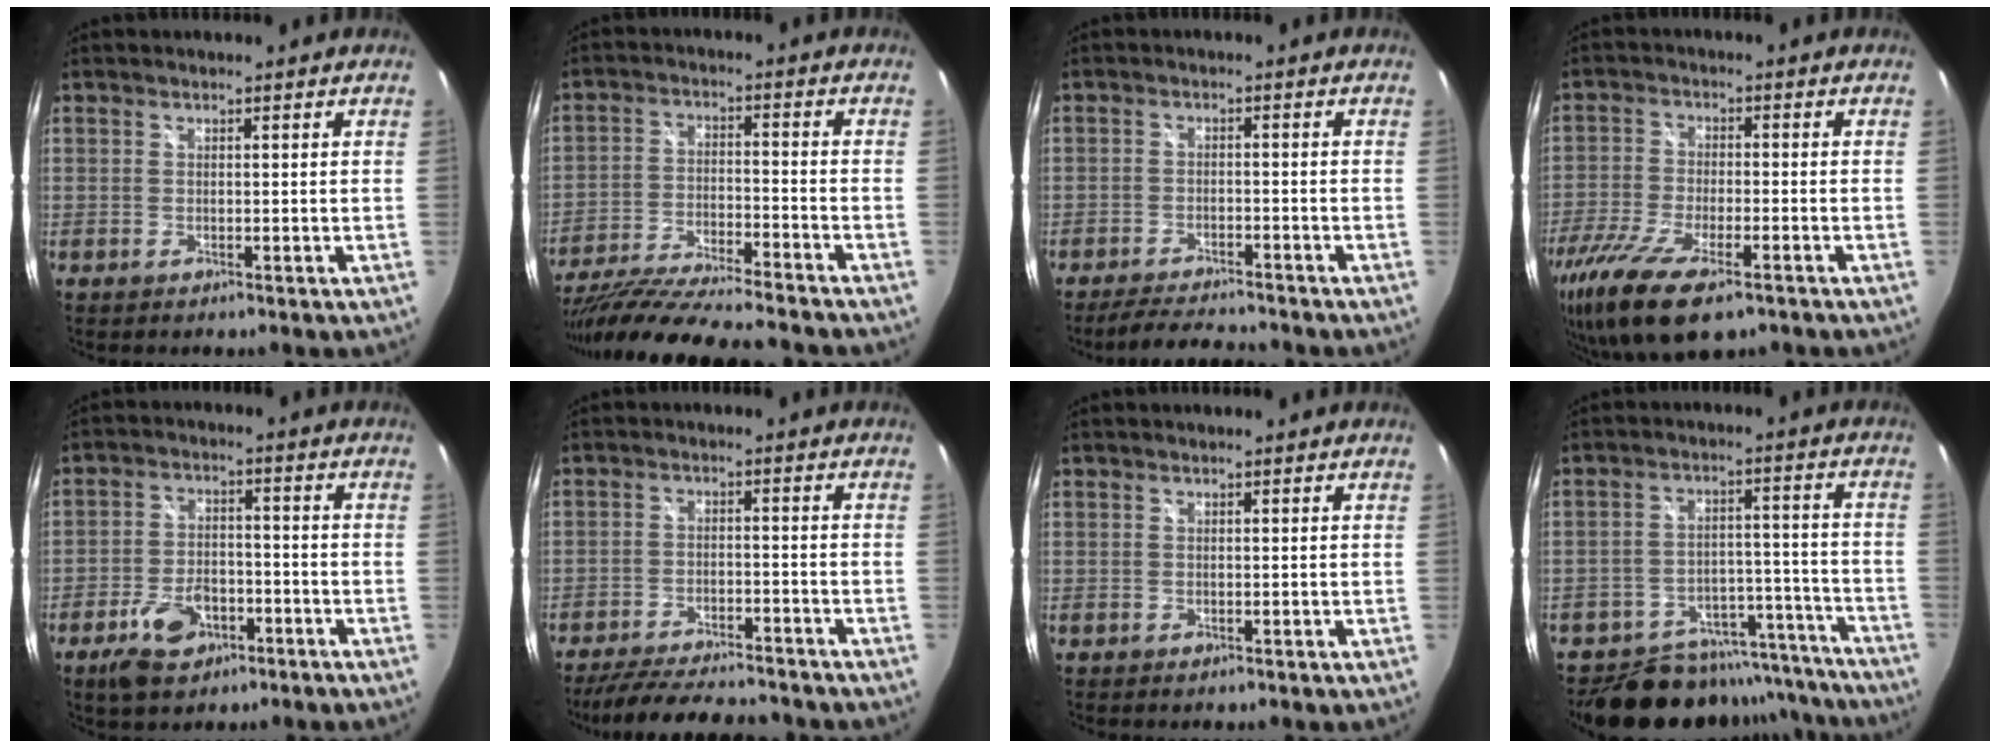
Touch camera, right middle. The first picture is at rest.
{"total": 20.0, "force": [-17.4, 1.6, 9.6], "torque": [-0.184, -0.043, -0.285]}
{"total": 7.1, "force": [-6.6, 1.1, 2.5], "torque": [-0.067, -0.001, -0.102]}
{"total": 15.3, "force": [-9.9, 5.0, 10.5], "torque": [-0.232, -0.055, -0.180]}
{"total": 9.1, "force": [-5.3, 5.2, 5.3], "torque": [-0.119, 0.003, -0.084]}
{"total": 15.4, "force": [-13.4, 3.6, 6.6], "torque": [-0.138, -0.008, -0.198]}
{"total": 0.0}
{"total": 18.6, "force": [-16.4, 8.0, 3.8], "torque": [-0.076, 0.055, -0.204]}